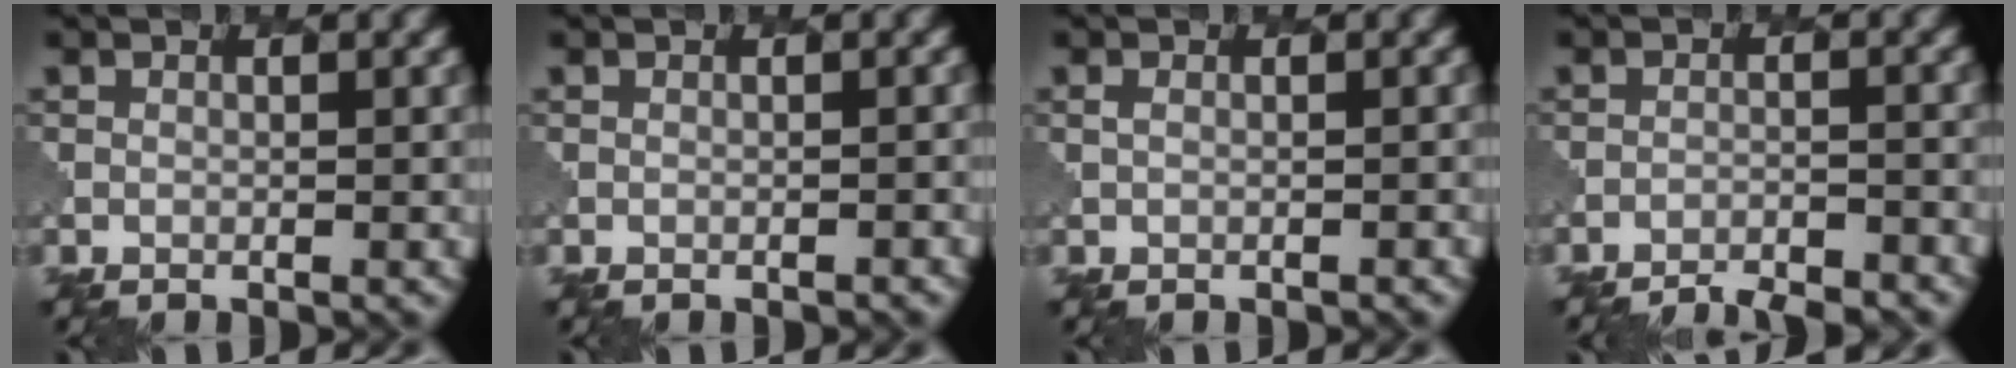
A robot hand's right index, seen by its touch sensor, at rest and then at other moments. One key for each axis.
{"total": 0.8, "fx": -0.8, "fy": 0.1, "fz": 0.2, "tx": 0.004, "ty": 0.000, "tz": -0.009}
{"total": 0.6, "fx": -0.3, "fy": 0.2, "fz": 0.4, "tx": -0.010, "ty": -0.003, "tz": -0.006}
{"total": 4.7, "fx": -4.5, "fy": 0.8, "fz": 1.1, "tx": -0.014, "ty": -0.006, "tz": -0.062}